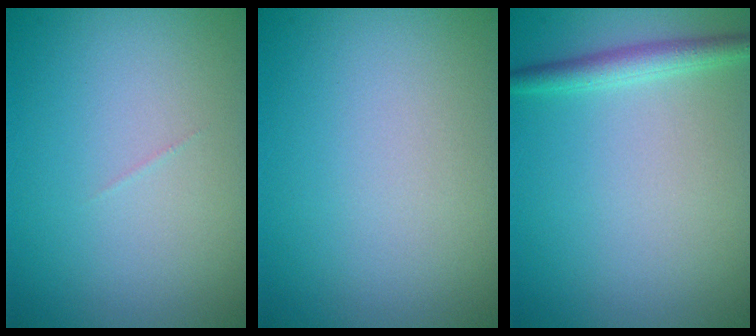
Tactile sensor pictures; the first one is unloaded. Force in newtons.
{"total": 0.0}
{"total": 2.1, "press": 2.1, "slide": 0.0}